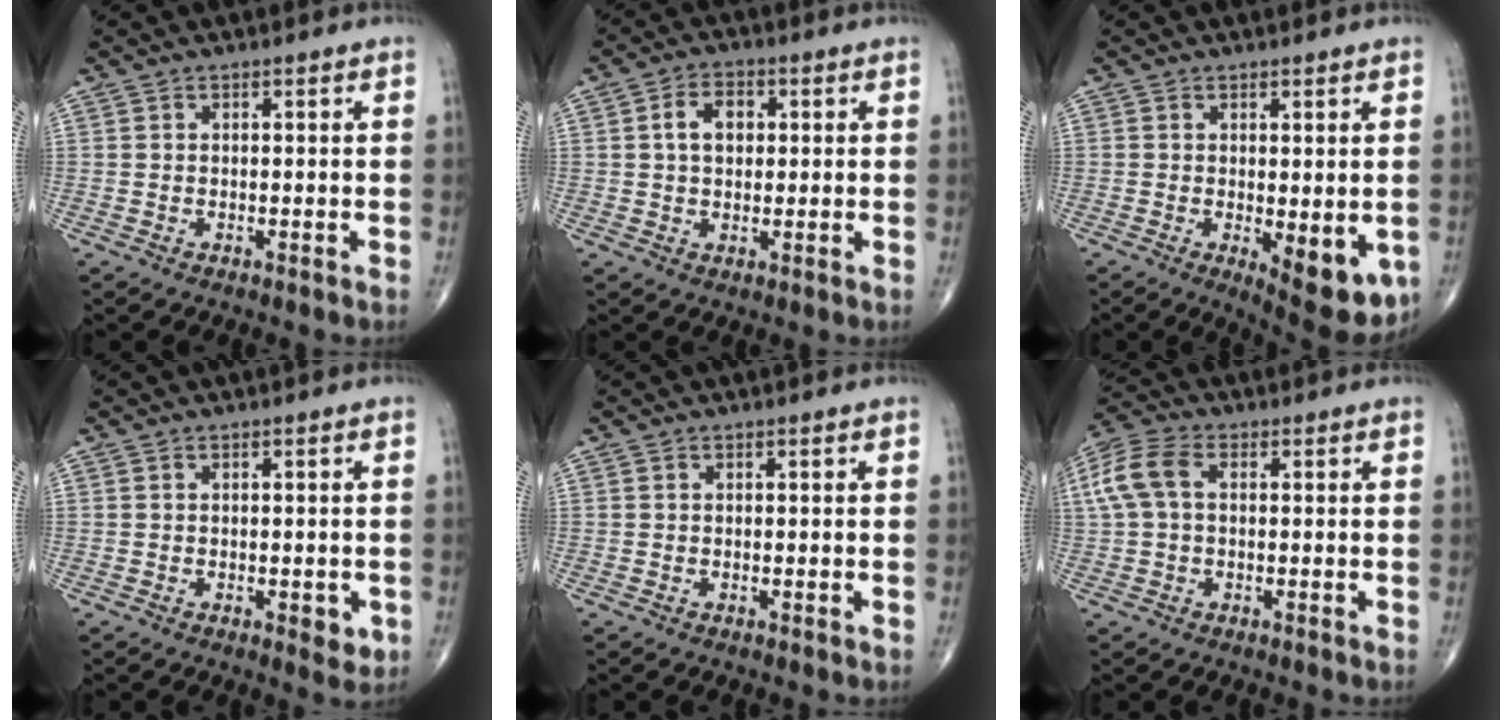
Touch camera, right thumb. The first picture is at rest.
{"total": 5.7, "force": [1.1, 3.9, 4.0], "torque": [-0.057, 0.010, 0.015]}
{"total": 9.9, "force": [-2.6, 3.7, 8.8], "torque": [-0.100, -0.022, -0.024]}
{"total": 3.1, "force": [-0.8, 1.3, 2.6], "torque": [-0.021, -0.005, -0.007]}
{"total": 0.0}
{"total": 8.3, "force": [1.2, 5.3, 6.3], "torque": [-0.150, 0.027, 0.021]}